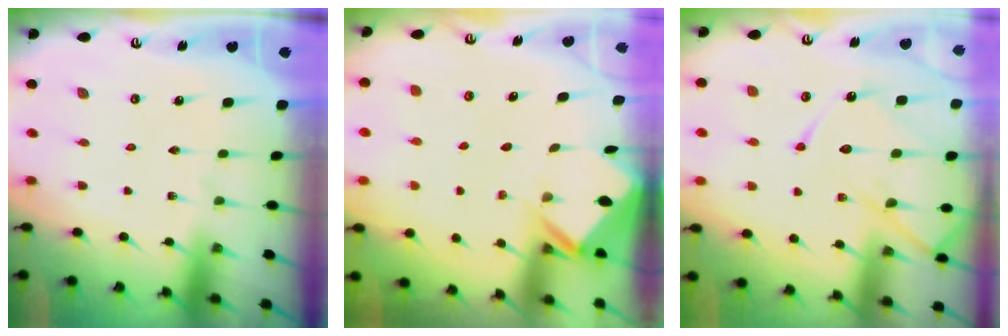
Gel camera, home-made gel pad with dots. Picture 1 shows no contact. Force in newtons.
{"total": 2.6, "press": 2.6, "slide": 0.1}
{"total": 12.5, "press": 12.5, "slide": 0.8}